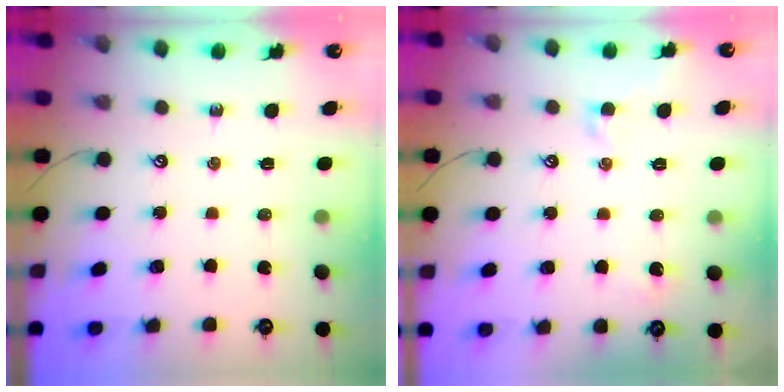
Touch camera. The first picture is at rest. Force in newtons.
{"total": 1.6, "press": 1.5, "slide": 0.7}